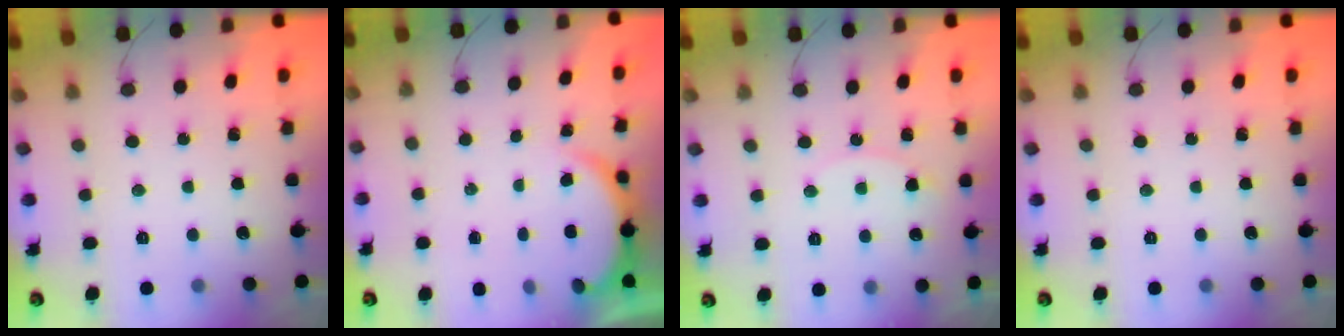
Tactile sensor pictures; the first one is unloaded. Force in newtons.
{"total": 2.8, "press": 2.7, "slide": 0.6}
{"total": 5.6, "press": 5.6, "slide": 0.5}
{"total": 0.0}